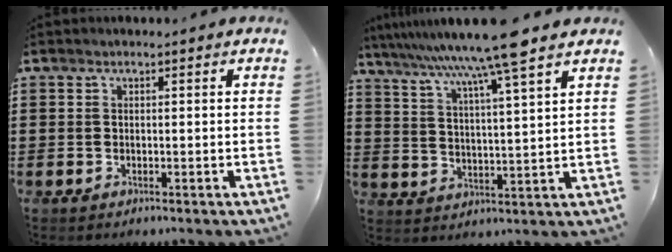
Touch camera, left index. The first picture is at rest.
{"total": 9.3, "force": [7.9, -1.1, 4.9], "torque": [-0.122, -0.038, 0.129]}